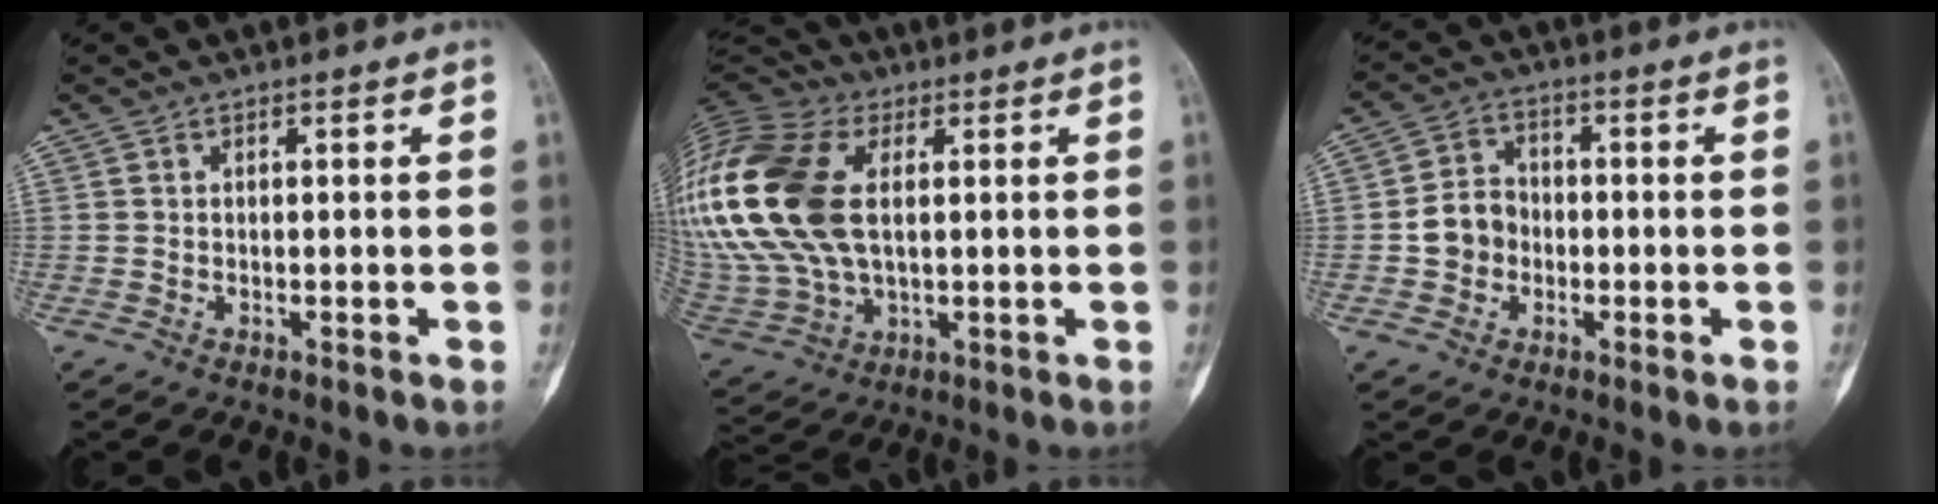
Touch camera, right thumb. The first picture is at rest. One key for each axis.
{"total": 28.2, "fx": 4.9, "fy": 17.2, "fz": 21.9, "tx": -0.529, "ty": 0.010, "tz": 0.099}
{"total": 6.3, "fx": -1.2, "fy": 5.5, "fz": 3.0, "tx": -0.037, "ty": 0.021, "tz": -0.031}